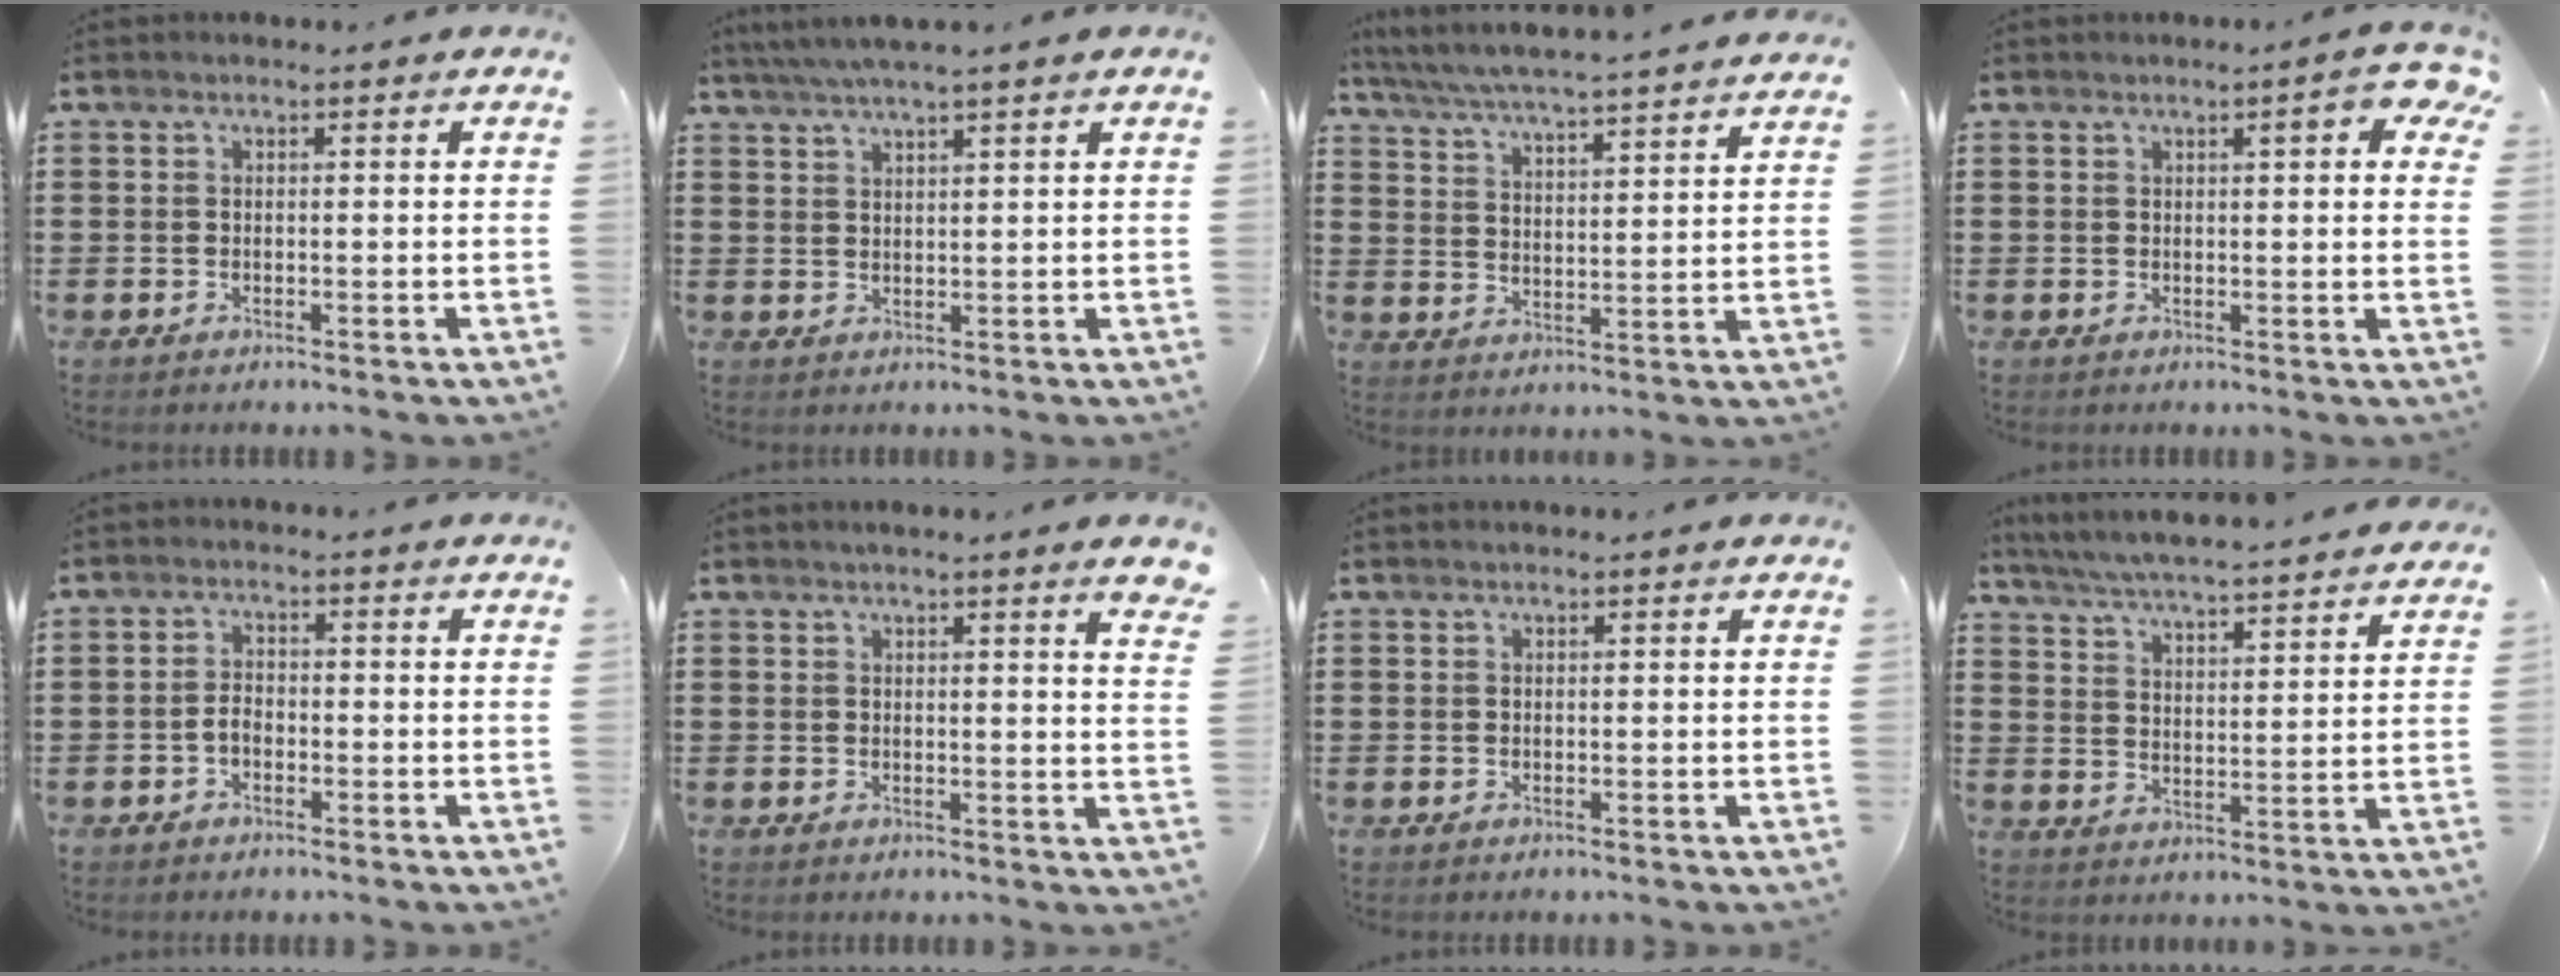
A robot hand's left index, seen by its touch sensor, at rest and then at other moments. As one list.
[{"total": 3.2, "force": [2.6, -0.3, 1.8], "torque": [-0.041, -0.002, 0.048]}, {"total": 5.2, "force": [5.0, -0.9, 1.3], "torque": [-0.050, -0.041, 0.082]}, {"total": 4.9, "force": [2.6, 0.7, 4.2], "torque": [-0.061, -0.004, 0.038]}, {"total": 2.2, "force": [-0.9, 1.2, 1.7], "torque": [-0.049, 0.000, -0.023]}, {"total": 2.5, "force": [1.9, -0.4, 1.6], "torque": [-0.035, -0.007, 0.033]}, {"total": 0.0}, {"total": 5.4, "force": [5.2, -0.7, 1.3], "torque": [-0.049, -0.040, 0.087]}]